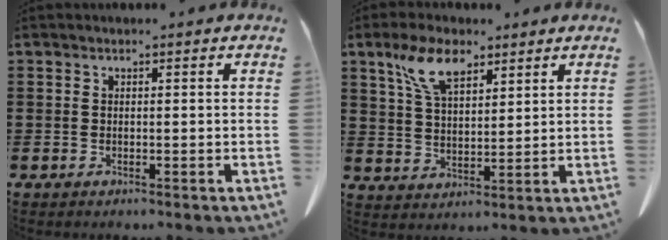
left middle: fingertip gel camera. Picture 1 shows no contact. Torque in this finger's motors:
{"motor_torque": [1.29, 0.85, 0.36, 0.16]}